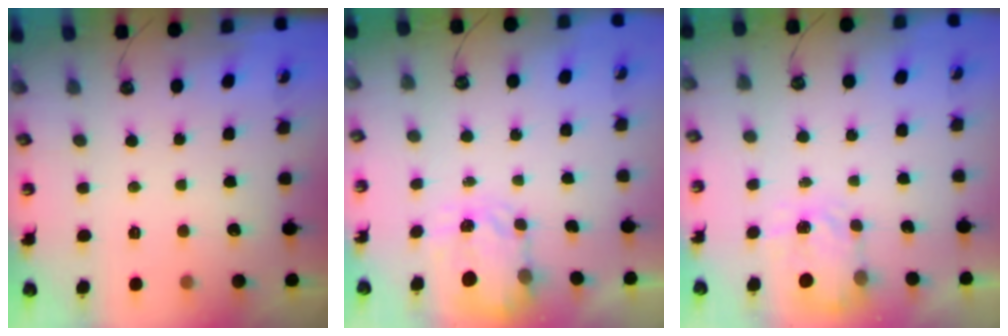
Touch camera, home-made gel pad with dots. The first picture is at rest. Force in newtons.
{"total": 3.5, "press": 3.5, "slide": 0.5}
{"total": 4.0, "press": 3.9, "slide": 0.7}